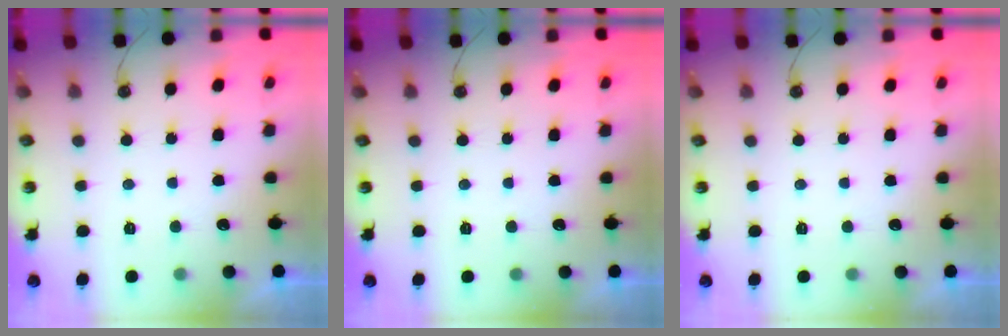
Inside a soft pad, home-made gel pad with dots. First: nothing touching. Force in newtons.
{"total": 0.0}
{"total": 0.0}